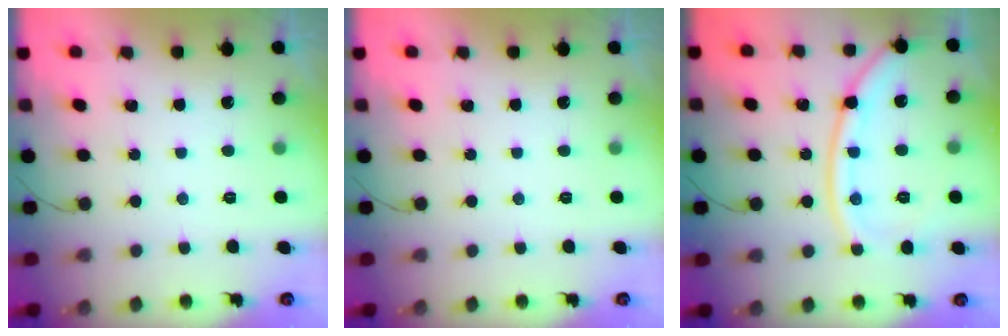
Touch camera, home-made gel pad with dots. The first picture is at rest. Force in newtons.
{"total": 0.0}
{"total": 14.4, "press": 14.4, "slide": 1.0}